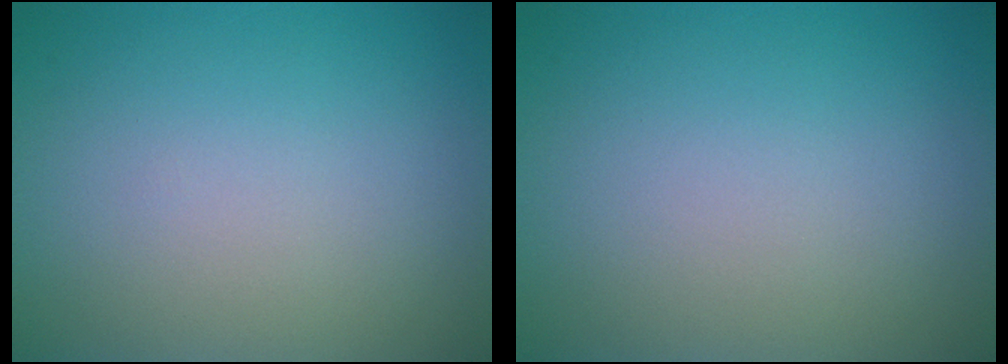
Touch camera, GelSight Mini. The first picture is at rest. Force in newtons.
{"total": 0.0}